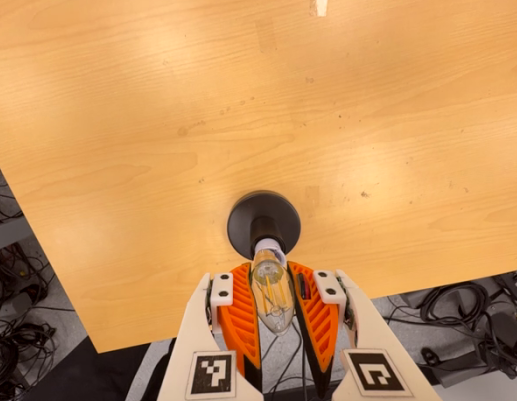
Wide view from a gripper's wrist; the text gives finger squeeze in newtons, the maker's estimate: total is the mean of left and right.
{"total": 20.4, "left": 22.1, "right": 18.7}